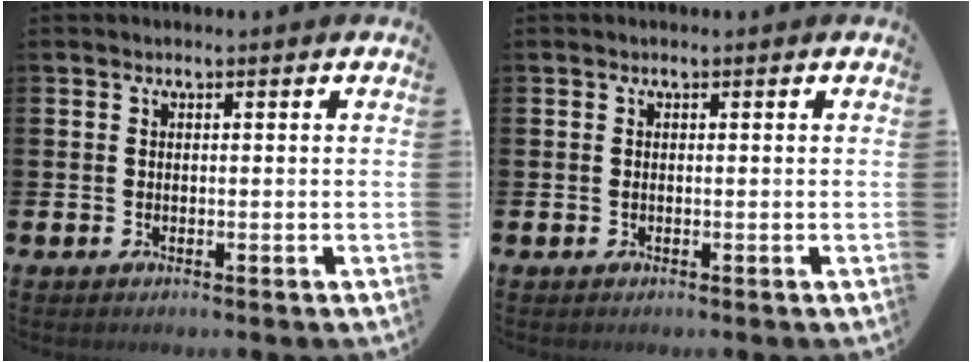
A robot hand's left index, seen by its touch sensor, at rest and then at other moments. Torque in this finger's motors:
{"motor_torque": [0.08, -0.05, -0.02, 0.01]}